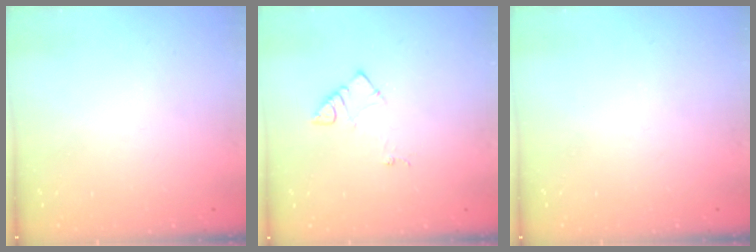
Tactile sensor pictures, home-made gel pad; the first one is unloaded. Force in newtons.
{"total": 4.2, "press": 4.1, "slide": 0.8}
{"total": 0.0}